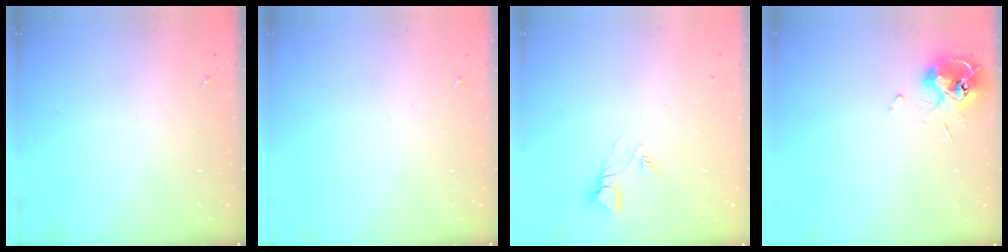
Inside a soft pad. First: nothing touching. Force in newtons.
{"total": 0.0}
{"total": 3.7, "press": 3.6, "slide": 0.3}
{"total": 11.7, "press": 11.7, "slide": 0.9}